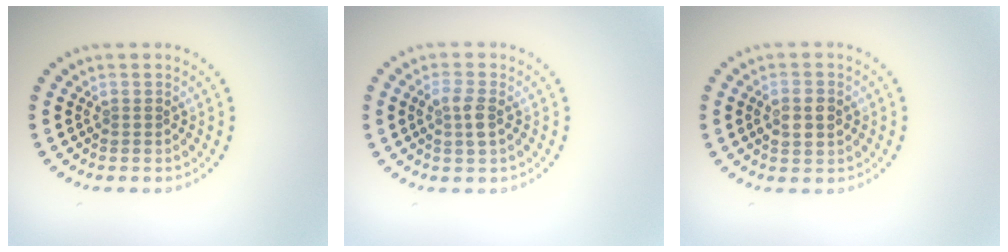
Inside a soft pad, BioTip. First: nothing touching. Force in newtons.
{"total": 1.9, "press": 1.9, "slide": 0.4}
{"total": 3.2, "press": 3.2, "slide": 0.2}